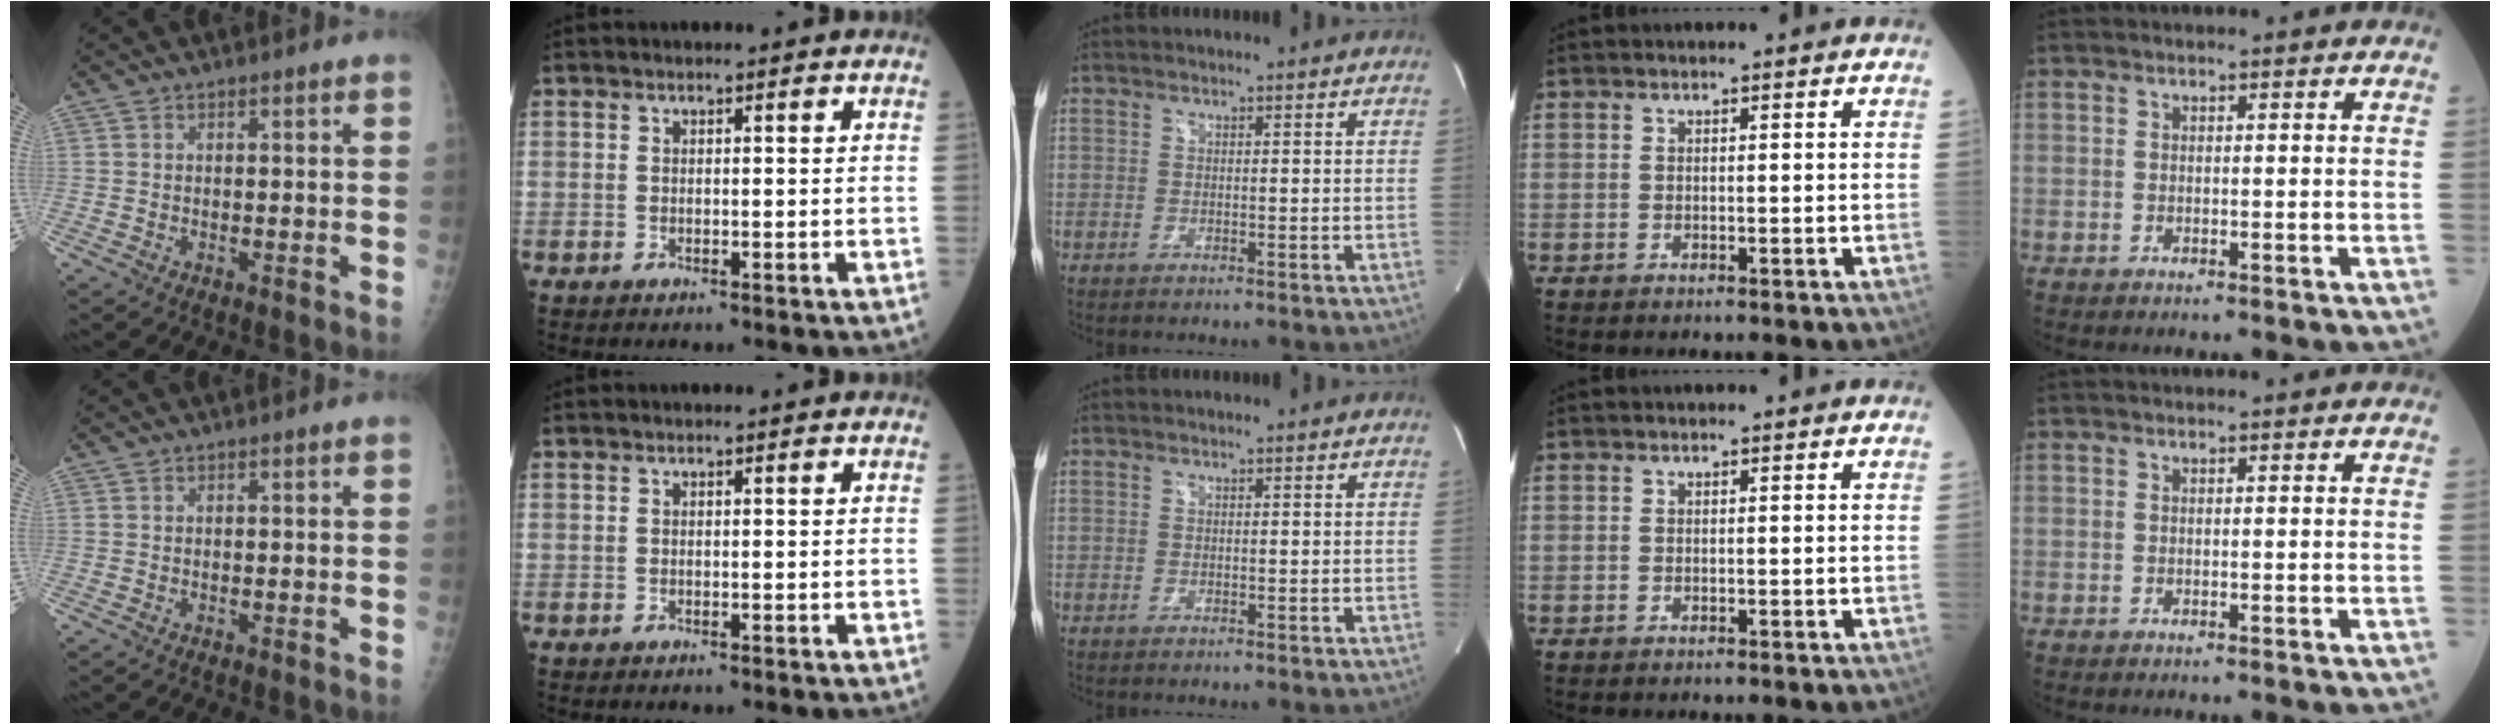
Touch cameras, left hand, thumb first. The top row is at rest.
{}